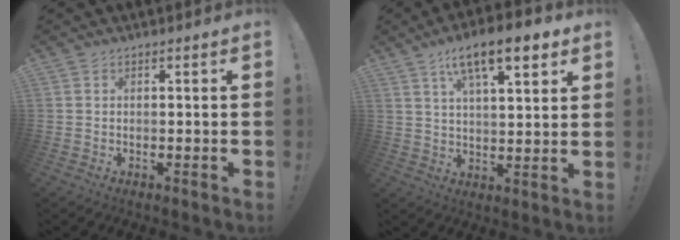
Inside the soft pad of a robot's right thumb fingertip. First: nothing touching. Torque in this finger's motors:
{"motor_torque": [0.35, 1.48, 1.33, 0.73, 0.14]}